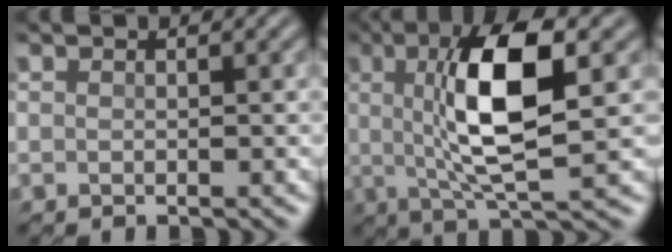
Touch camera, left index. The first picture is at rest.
{"total": 8.5, "force": [1.5, 2.0, 8.1], "torque": [-0.147, 0.005, 0.025]}